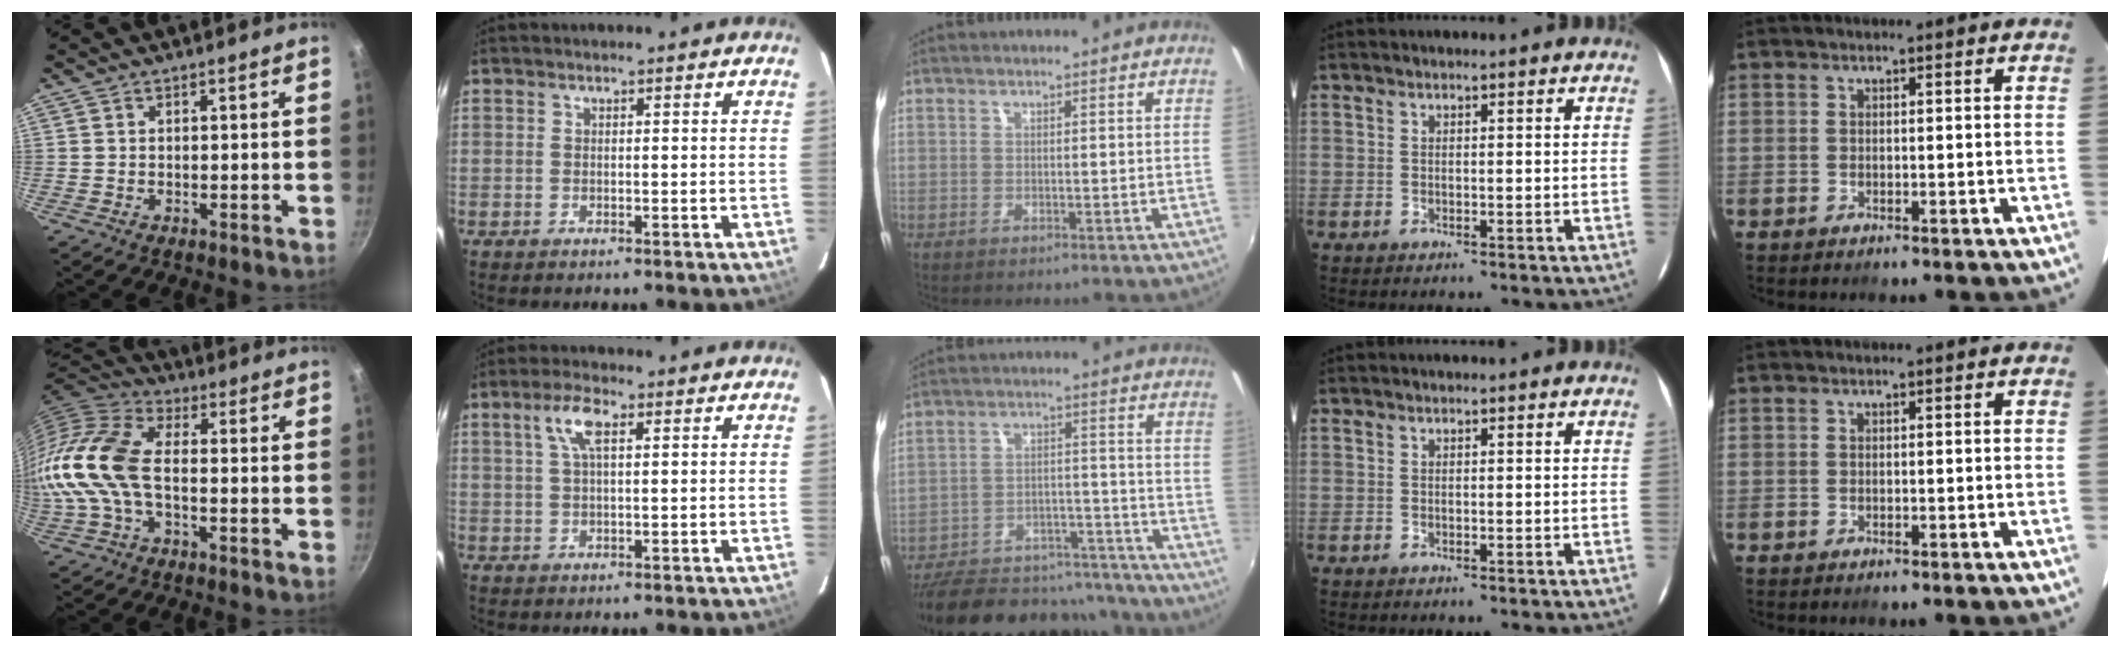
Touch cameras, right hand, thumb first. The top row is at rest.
{"thumb": {"total": 14.5, "force": [-1.7, 7.8, 12.1], "torque": [-0.246, 0.029, -0.052]}, "index": {"total": 5.1, "force": [2.0, 1.7, 4.4], "torque": [-0.084, 0.011, 0.038]}, "middle": {"total": 26.2, "force": [-22.3, 9.8, 9.7], "torque": [-0.197, 0.022, -0.280]}}